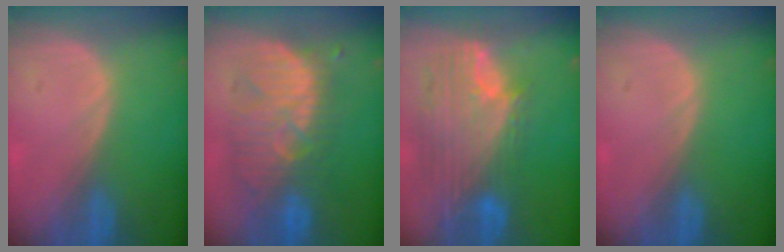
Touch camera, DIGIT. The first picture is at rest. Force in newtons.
{"total": 9.9, "press": 9.7, "slide": 2.0}
{"total": 12.0, "press": 10.1, "slide": 6.4}
{"total": 0.0}